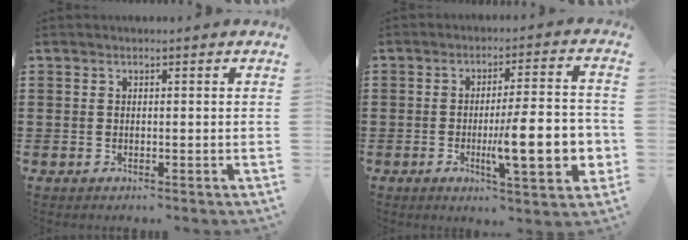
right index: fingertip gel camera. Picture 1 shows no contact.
{"total": 12.7, "force": [-2.6, 2.9, 12.1], "torque": [-0.176, -0.011, -0.043]}